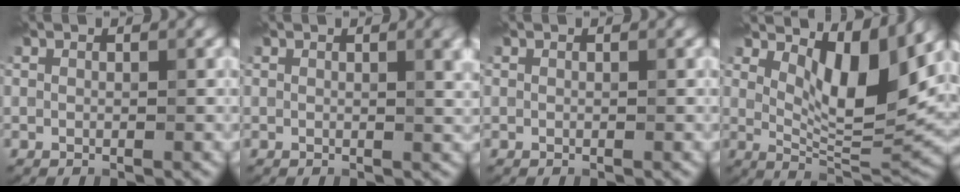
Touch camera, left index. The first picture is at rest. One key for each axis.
{"total": 3.9, "fx": 1.4, "fy": 1.5, "fz": 3.3, "tx": -0.035, "ty": 0.003, "tz": 0.021}
{"total": 0.0}
{"total": 7.6, "fx": 3.3, "fy": 2.9, "fz": 6.2, "tx": -0.097, "ty": -0.020, "tz": 0.056}